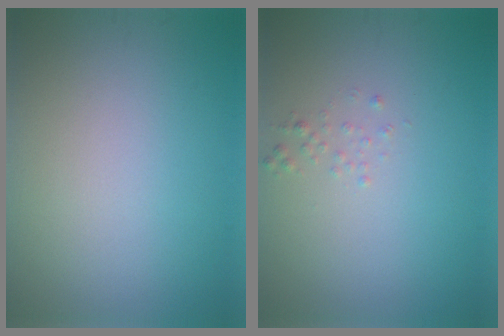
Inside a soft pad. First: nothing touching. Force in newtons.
{"total": 0.7, "press": 0.6, "slide": 0.1}